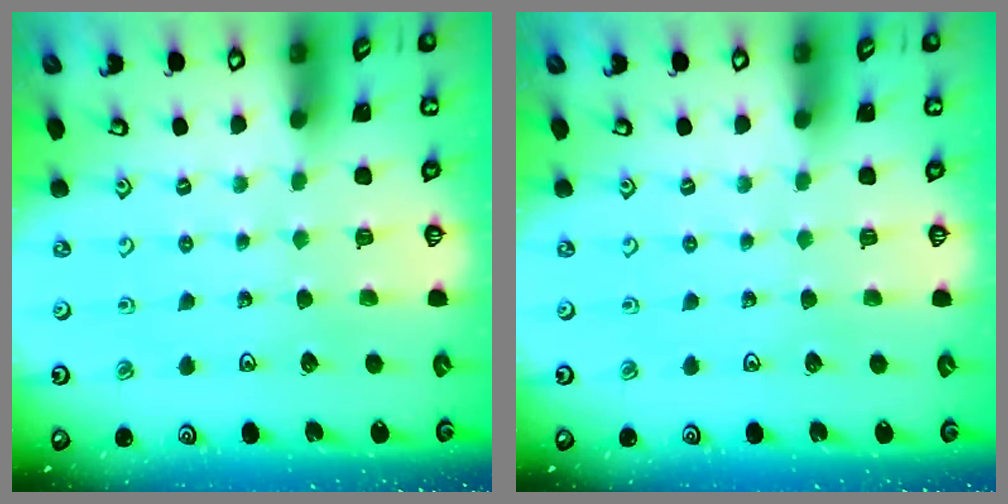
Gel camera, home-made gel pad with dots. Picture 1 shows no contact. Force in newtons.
{"total": 0.0}